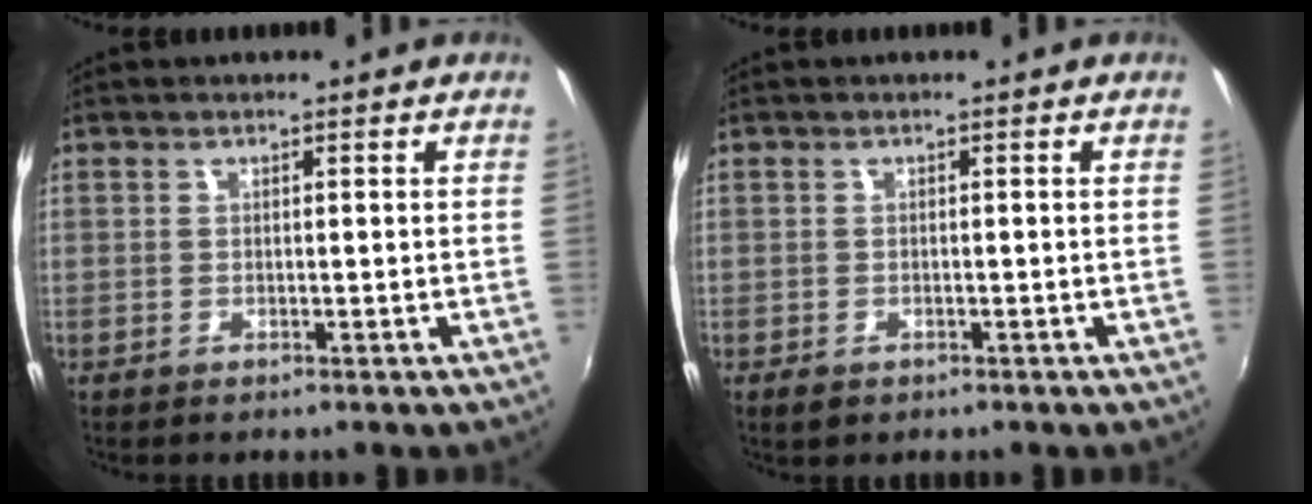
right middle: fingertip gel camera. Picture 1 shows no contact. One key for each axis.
{"total": 1.7, "fx": -1.0, "fy": 1.1, "fz": 0.8, "tx": -0.016, "ty": -0.005, "tz": -0.016}